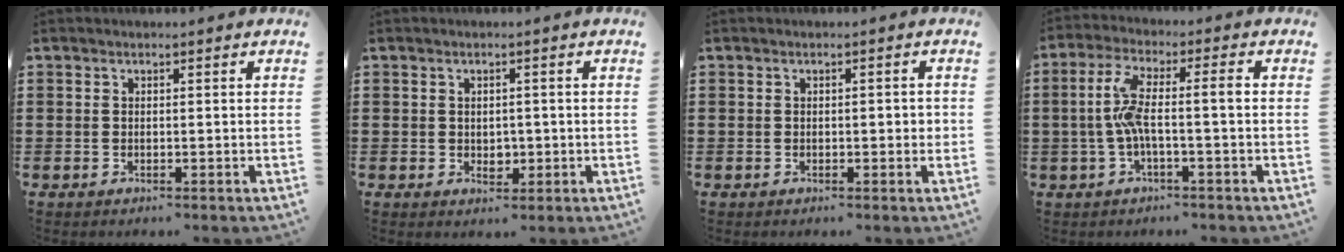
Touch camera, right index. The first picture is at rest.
{"total": 1.9, "force": [-0.1, 1.4, 1.2], "torque": [-0.016, 0.003, -0.004]}
{"total": 1.3, "force": [-0.2, 0.6, 1.1], "torque": [-0.020, 0.004, -0.005]}
{"total": 6.3, "force": [-1.0, 0.9, 6.2], "torque": [-0.132, -0.004, -0.030]}